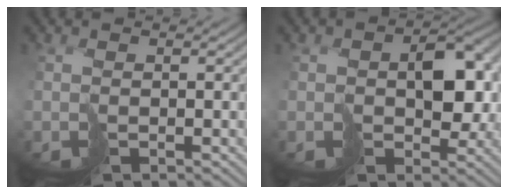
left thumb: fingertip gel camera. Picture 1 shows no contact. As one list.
[{"total": 6.8, "force": [0.4, 4.8, 4.7], "torque": [-0.062, -0.002, 0.018]}]